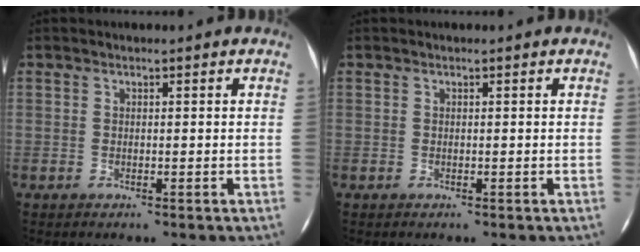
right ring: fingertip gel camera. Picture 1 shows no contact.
{"total": 0.0}